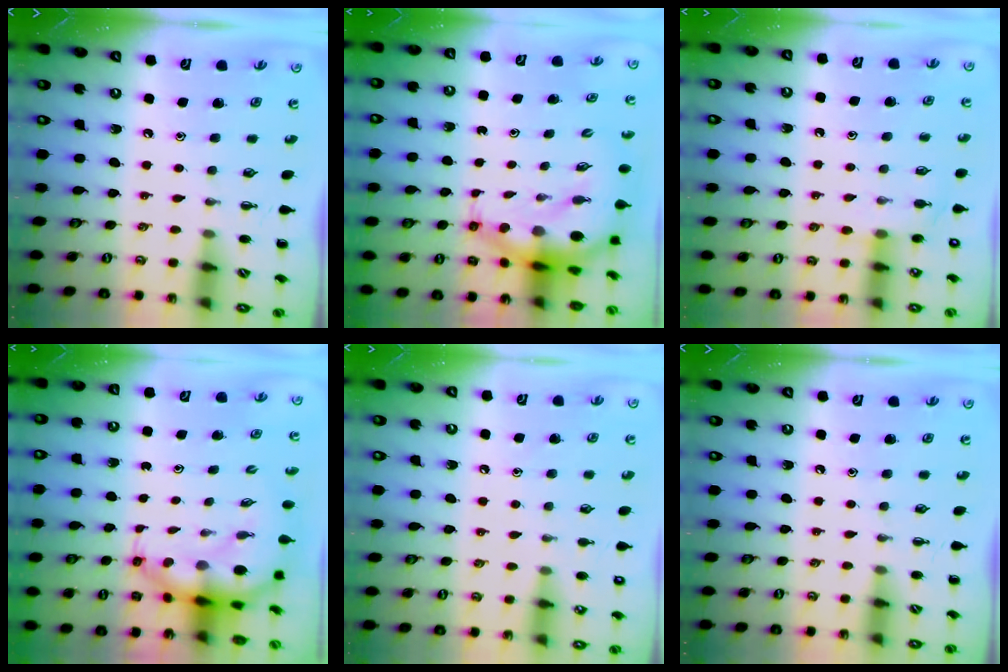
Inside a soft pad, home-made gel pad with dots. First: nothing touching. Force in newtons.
{"total": 9.9, "press": 9.5, "slide": 2.7}
{"total": 6.2, "press": 6.1, "slide": 1.3}
{"total": 6.4, "press": 6.1, "slide": 1.9}
{"total": 6.5, "press": 6.2, "slide": 1.9}
{"total": 0.0}